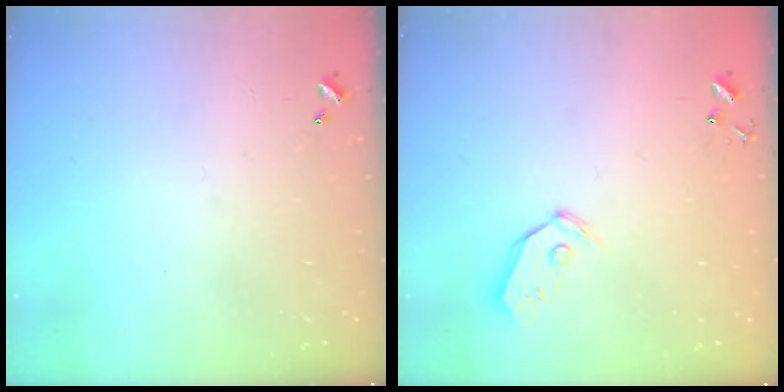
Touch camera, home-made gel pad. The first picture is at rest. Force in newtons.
{"total": 6.3, "press": 6.3, "slide": 0.7}